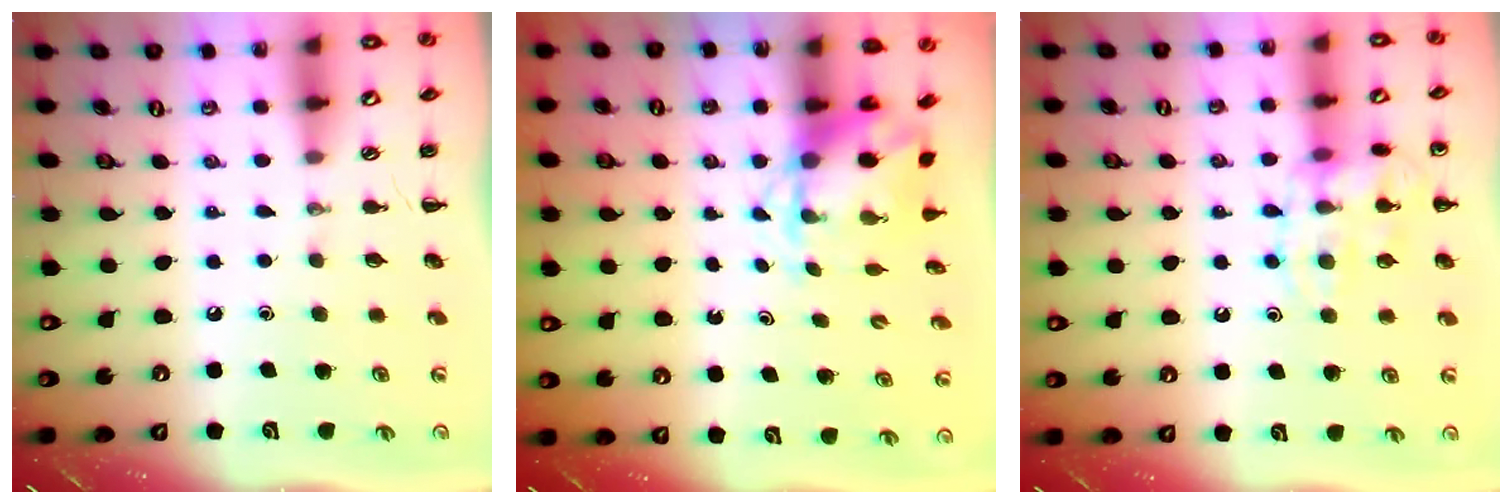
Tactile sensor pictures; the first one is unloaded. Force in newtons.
{"total": 4.8, "press": 4.8, "slide": 0.4}
{"total": 13.5, "press": 13.5, "slide": 0.9}